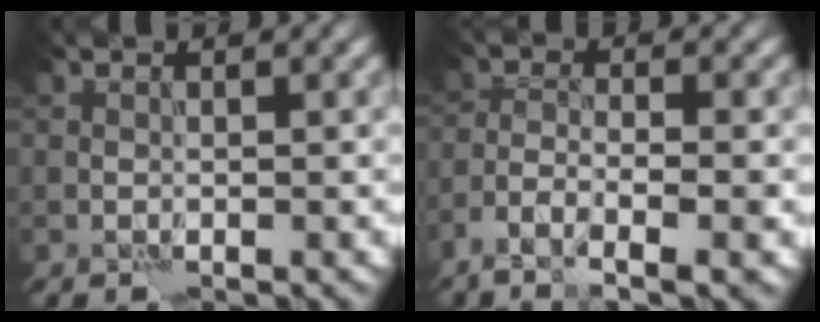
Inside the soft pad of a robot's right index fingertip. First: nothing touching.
{"total": 4.5, "force": [-3.0, 0.9, 3.3], "torque": [-0.061, -0.001, -0.057]}